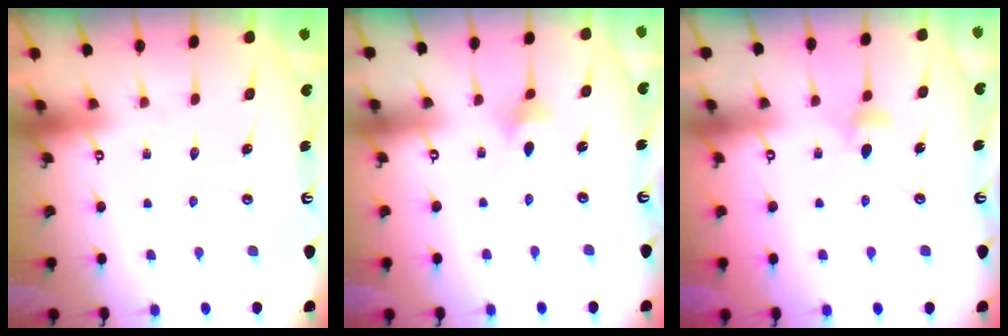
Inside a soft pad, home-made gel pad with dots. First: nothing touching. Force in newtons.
{"total": 2.9, "press": 2.8, "slide": 0.6}
{"total": 4.0, "press": 3.9, "slide": 0.8}